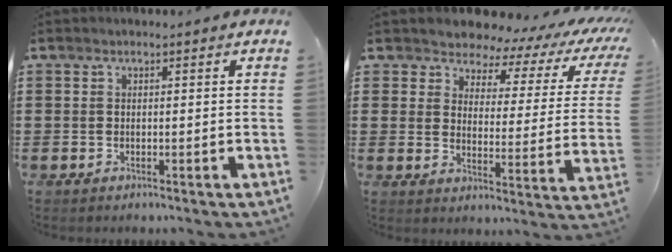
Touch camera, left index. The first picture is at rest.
{"total": 5.1, "force": [4.7, 1.8, 0.9], "torque": [-0.043, -0.036, 0.075]}